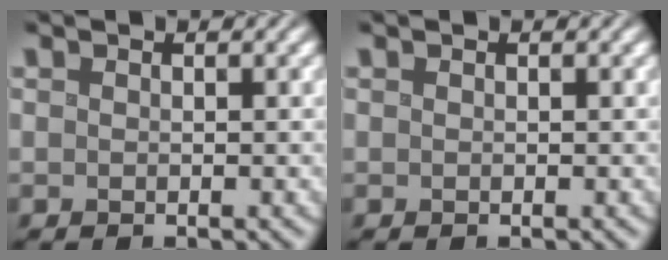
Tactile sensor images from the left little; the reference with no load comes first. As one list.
[{"total": 0.0}]